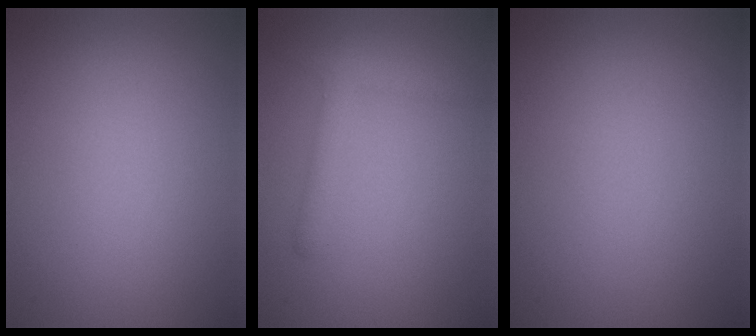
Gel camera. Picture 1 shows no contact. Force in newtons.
{"total": 1.9, "press": 1.9, "slide": 0.1}
{"total": 0.0}